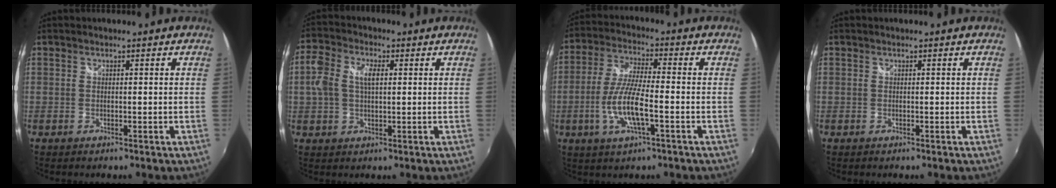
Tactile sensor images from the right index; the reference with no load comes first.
{"total": 6.8, "force": [1.0, 4.0, 5.5], "torque": [-0.111, 0.019, 0.018]}
{"total": 10.4, "force": [-3.1, 2.1, 9.7], "torque": [-0.202, -0.002, -0.060]}
{"total": 0.0}